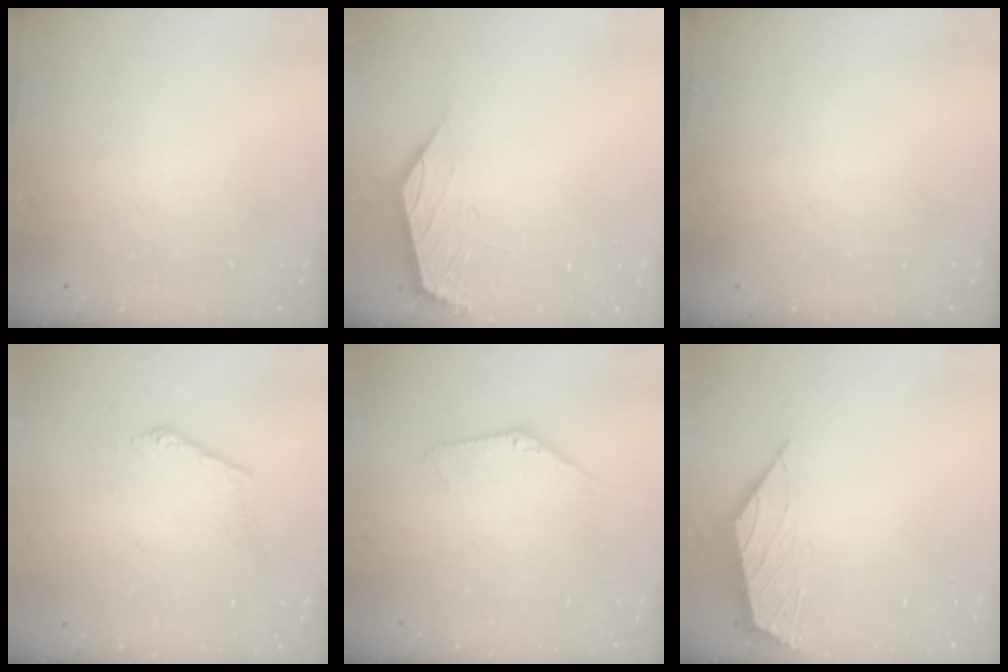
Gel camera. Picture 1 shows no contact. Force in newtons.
{"total": 0.8, "press": 0.7, "slide": 0.3}
{"total": 0.0}
{"total": 0.8, "press": 0.8, "slide": 0.1}
{"total": 0.0}
{"total": 2.2, "press": 2.1, "slide": 0.5}